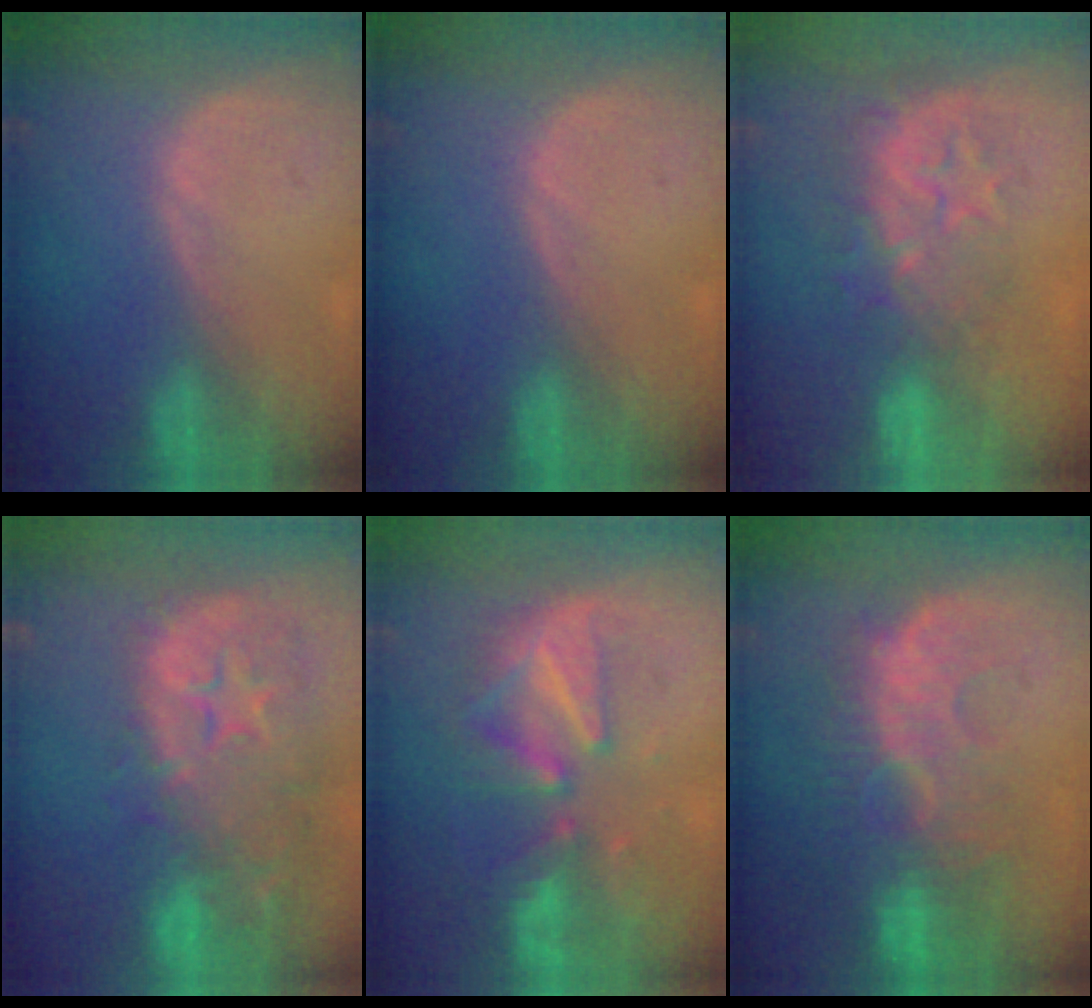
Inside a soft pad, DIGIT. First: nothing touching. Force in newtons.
{"total": 0.0}
{"total": 8.8, "press": 7.7, "slide": 4.2}
{"total": 14.1, "press": 11.4, "slide": 8.3}
{"total": 9.0, "press": 8.4, "slide": 3.3}
{"total": 10.7, "press": 9.7, "slide": 4.6}